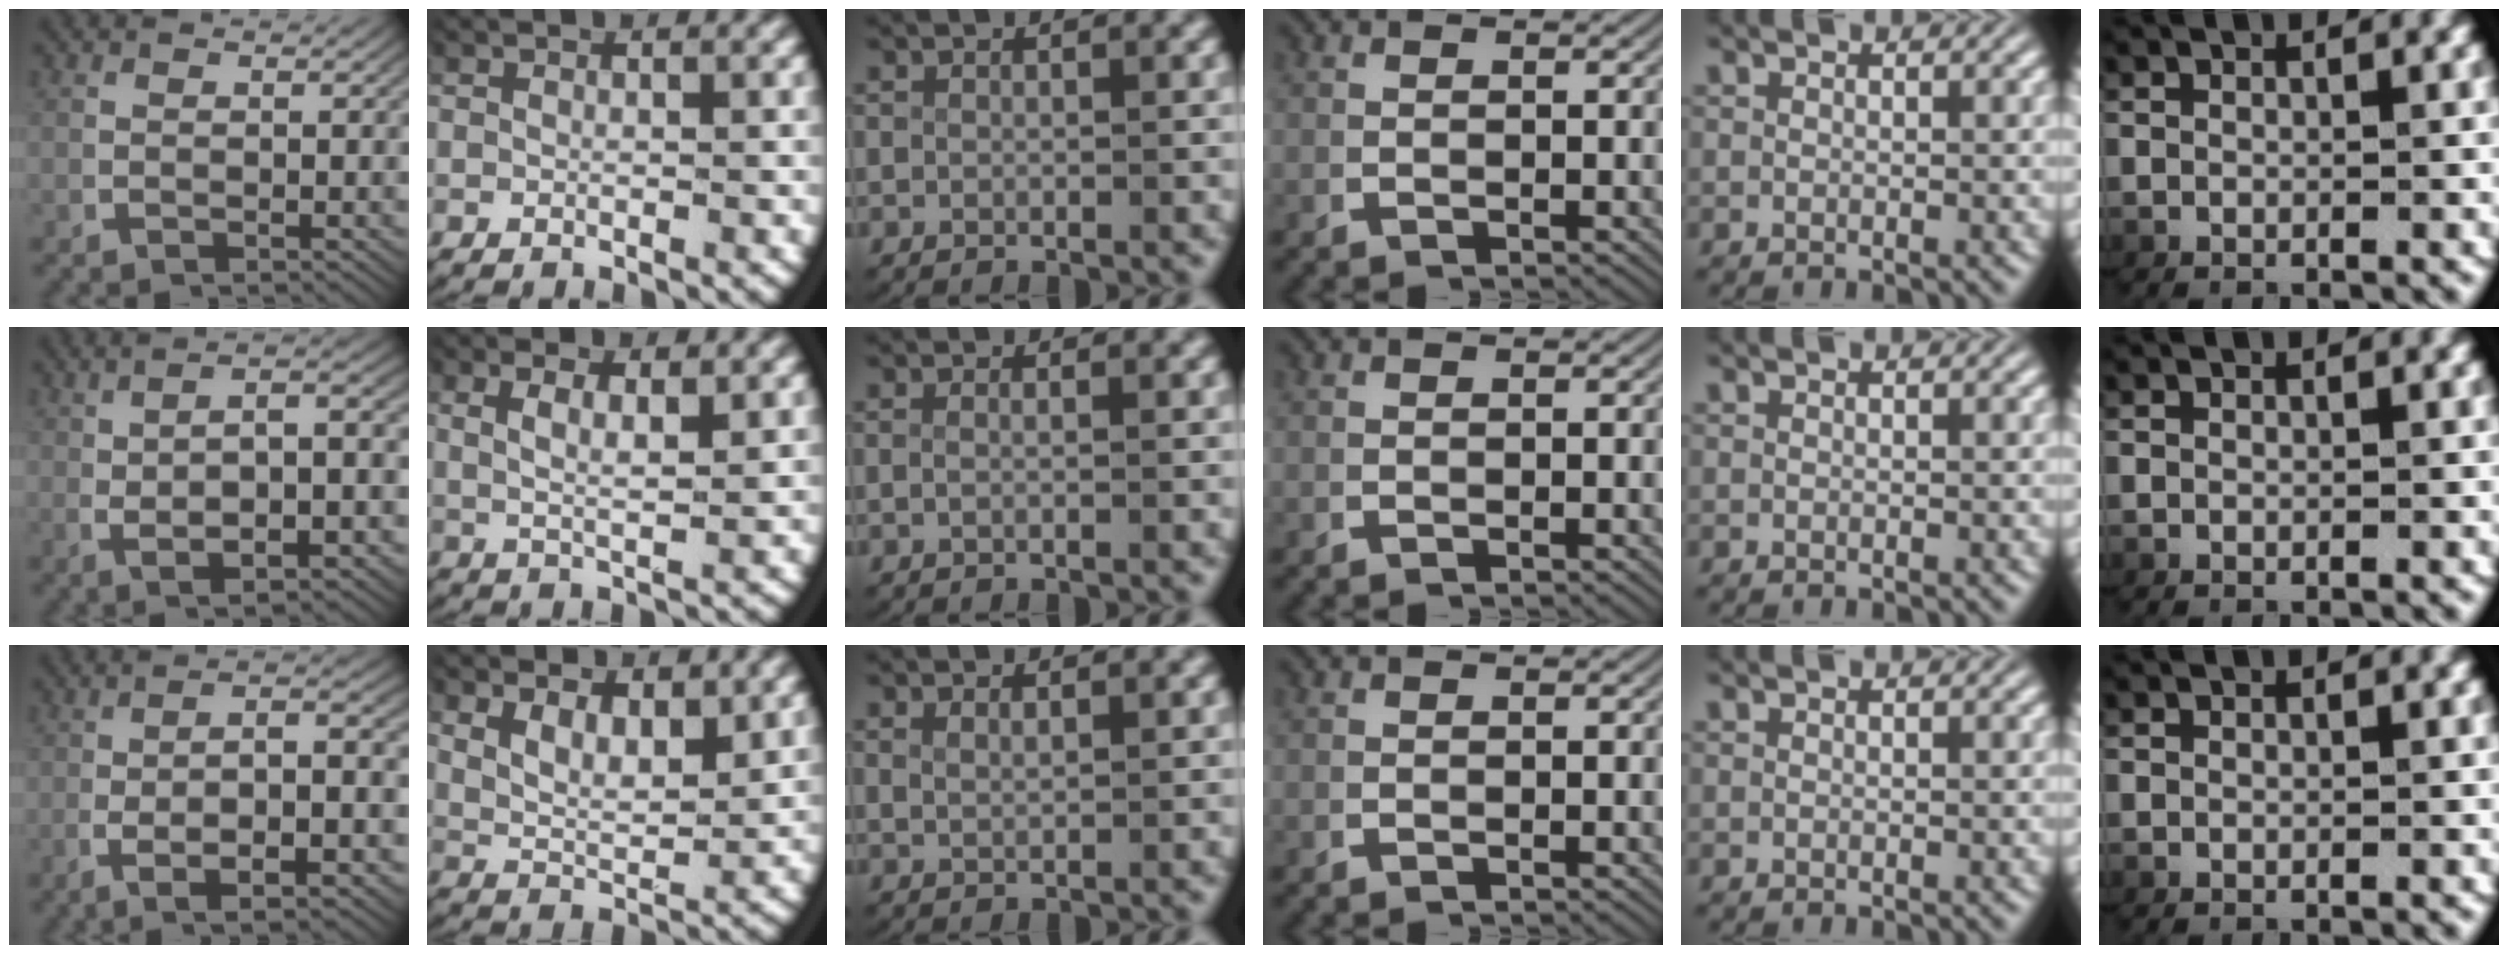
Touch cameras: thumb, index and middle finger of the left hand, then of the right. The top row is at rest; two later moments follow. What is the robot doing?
{"motion": "lift_and_place", "object": "towel"}